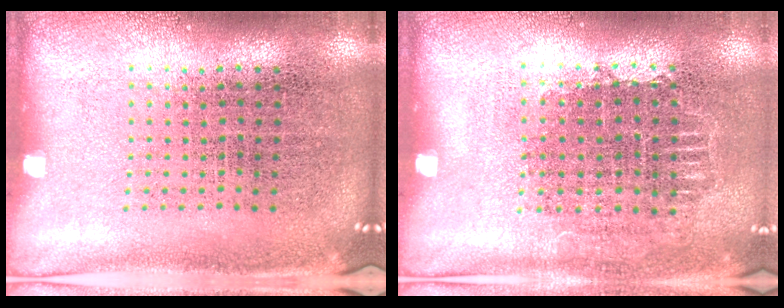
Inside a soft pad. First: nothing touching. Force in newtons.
{"total": 0.7, "press": 0.7, "slide": 0.2}